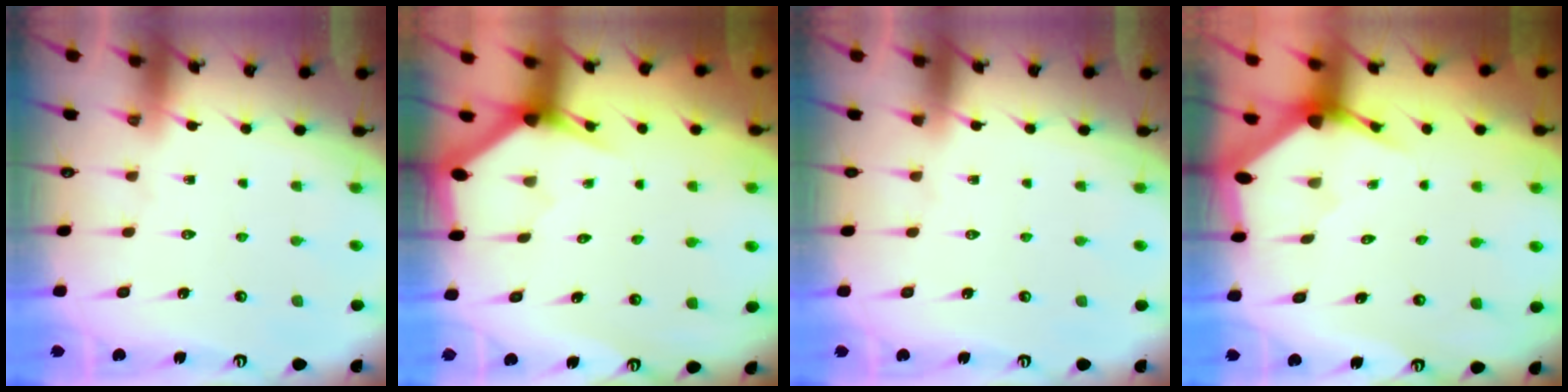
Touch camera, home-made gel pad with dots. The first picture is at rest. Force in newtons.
{"total": 3.1, "press": 3.1, "slide": 0.2}
{"total": 0.0}
{"total": 2.9, "press": 2.9, "slide": 0.2}